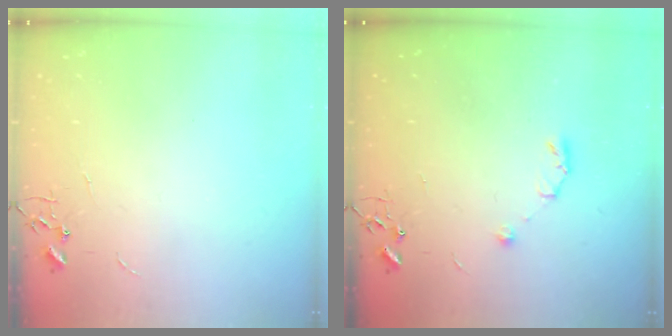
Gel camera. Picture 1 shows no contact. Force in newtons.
{"total": 6.0, "press": 6.0, "slide": 0.6}